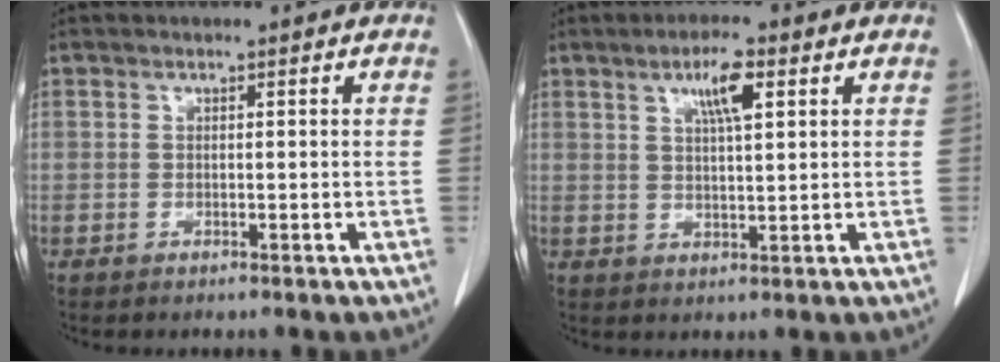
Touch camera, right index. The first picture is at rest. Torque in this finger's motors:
{"motor_torque": [0.31, 0.03, 0.13, 0.08]}